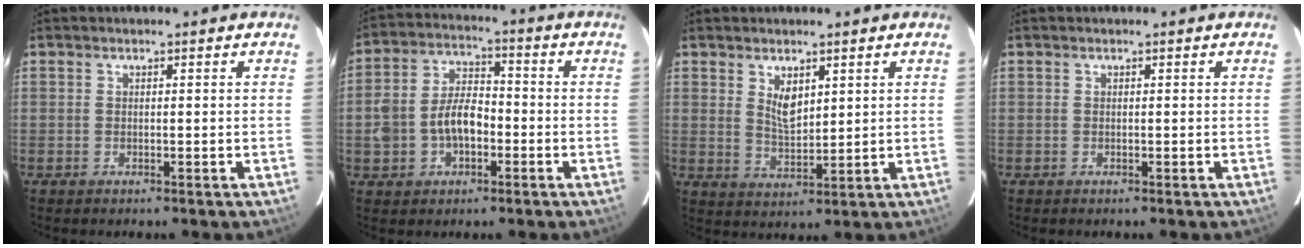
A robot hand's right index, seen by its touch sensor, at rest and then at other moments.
{"total": 9.8, "force": [-2.5, 6.4, 7.0], "torque": [-0.148, 0.021, -0.038]}
{"total": 4.8, "force": [2.3, 2.4, 3.5], "torque": [-0.057, -0.005, 0.045]}
{"total": 0.0}